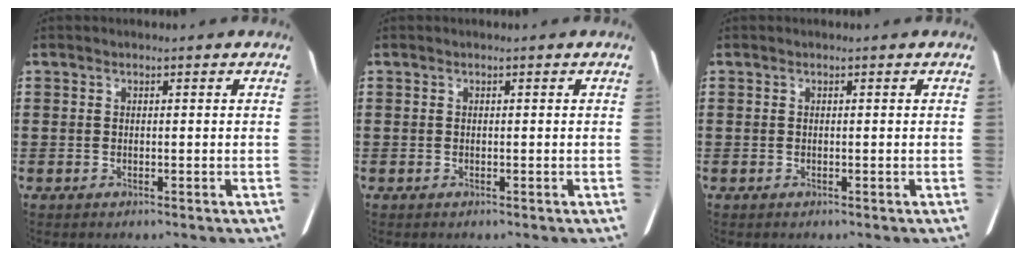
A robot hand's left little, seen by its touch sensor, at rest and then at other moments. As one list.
[{"total": 0.0}, {"total": 0.0}]